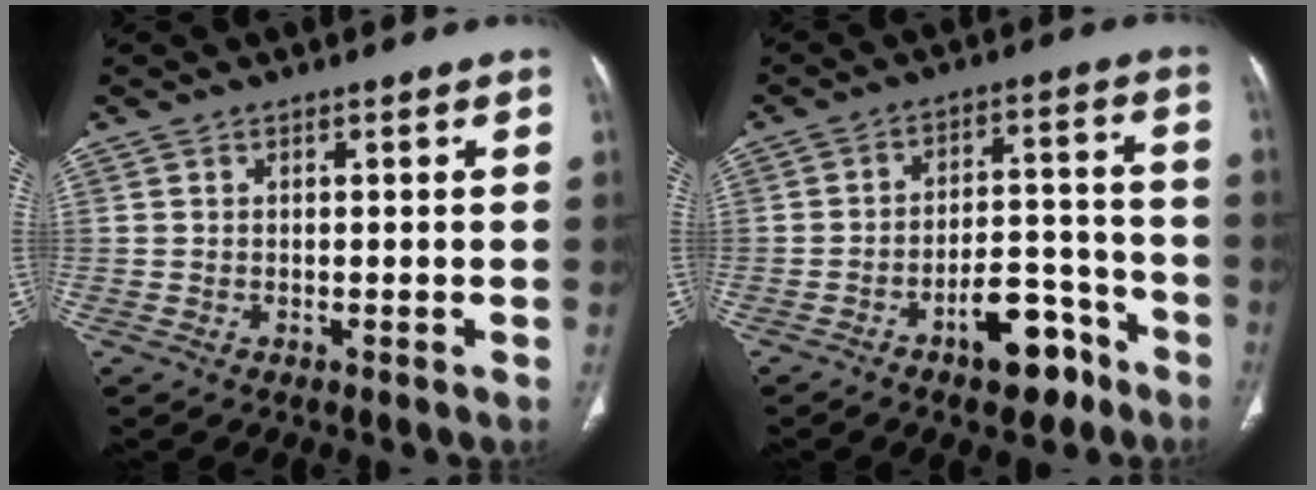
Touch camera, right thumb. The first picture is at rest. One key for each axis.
{"total": 10.3, "fx": -6.4, "fy": 5.1, "fz": 6.3, "tx": -0.069, "ty": 0.061, "tz": -0.095}